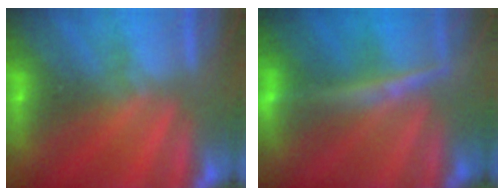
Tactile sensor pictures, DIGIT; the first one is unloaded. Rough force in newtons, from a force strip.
{"total": 5.2}